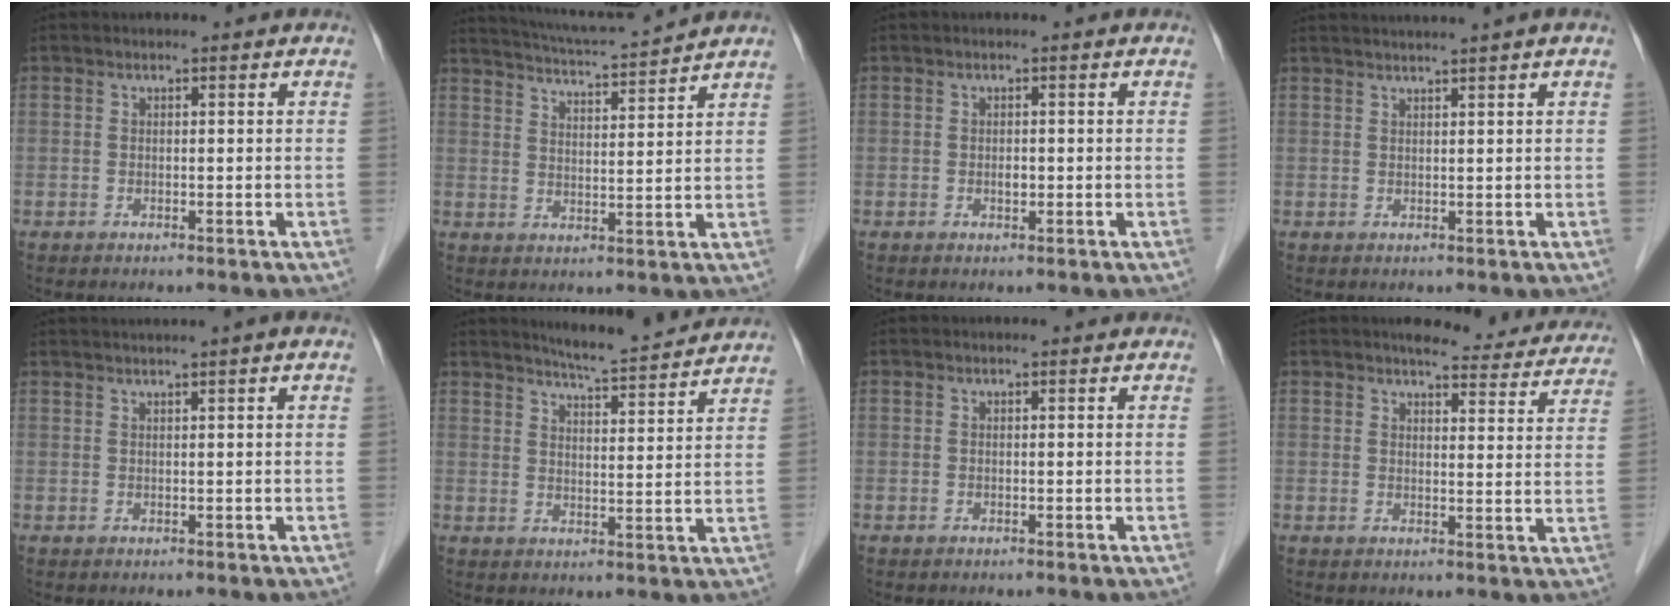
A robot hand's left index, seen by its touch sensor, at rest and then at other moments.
{"total": 10.5, "force": [10.0, -1.0, 3.1], "torque": [-0.063, 0.013, 0.157]}
{"total": 0.9, "force": [-0.2, 0.5, 0.7], "torque": [-0.013, 0.001, -0.002]}
{"total": 4.5, "force": [3.8, -1.3, 2.1], "torque": [-0.026, 0.020, 0.059]}
{"total": 3.5, "force": [2.6, -0.8, 2.2], "torque": [-0.035, 0.024, 0.048]}
{"total": 9.8, "force": [9.3, -0.3, 3.0], "torque": [-0.060, 0.003, 0.129]}
{"total": 0.0}
{"total": 14.4, "force": [13.4, 3.2, 4.4], "torque": [-0.026, -0.017, 0.137]}